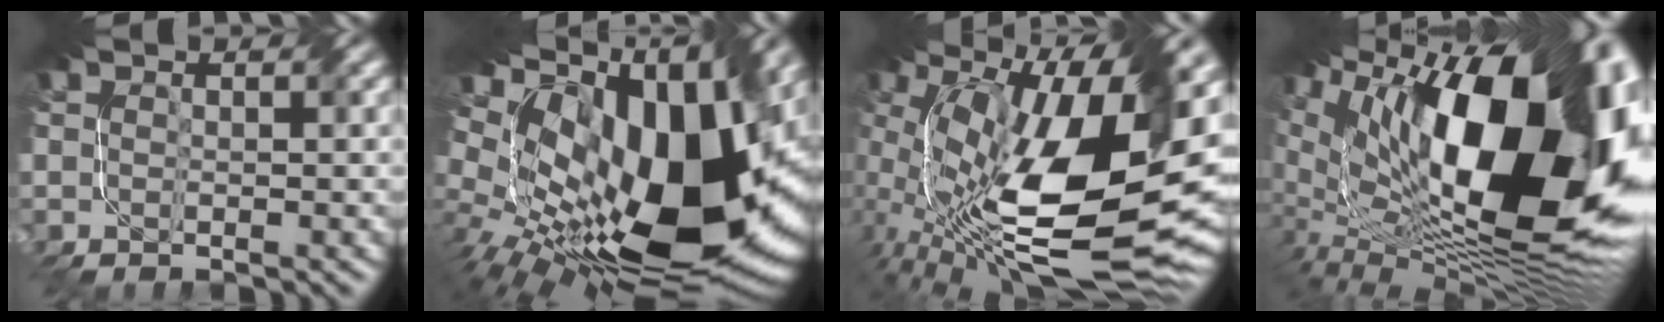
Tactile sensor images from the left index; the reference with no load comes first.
{"total": 20.3, "force": [3.6, 10.0, 17.3], "torque": [-0.317, -0.010, 0.069]}
{"total": 18.8, "force": [2.1, 8.7, 16.5], "torque": [-0.285, -0.013, 0.045]}
{"total": 22.0, "force": [3.0, 11.6, 18.5], "torque": [-0.304, -0.041, 0.062]}